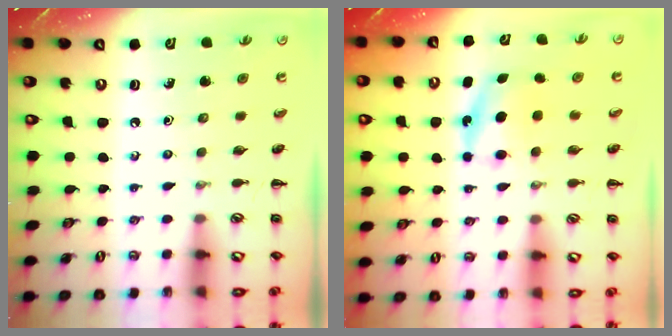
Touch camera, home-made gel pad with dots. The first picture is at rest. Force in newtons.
{"total": 5.1, "press": 4.9, "slide": 1.5}